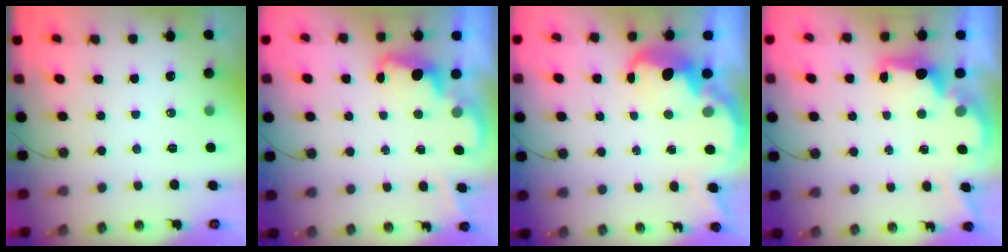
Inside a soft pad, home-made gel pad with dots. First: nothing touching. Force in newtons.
{"total": 1.9, "press": 1.9, "slide": 0.6}
{"total": 6.4, "press": 6.4, "slide": 0.4}
{"total": 3.6, "press": 3.5, "slide": 0.5}